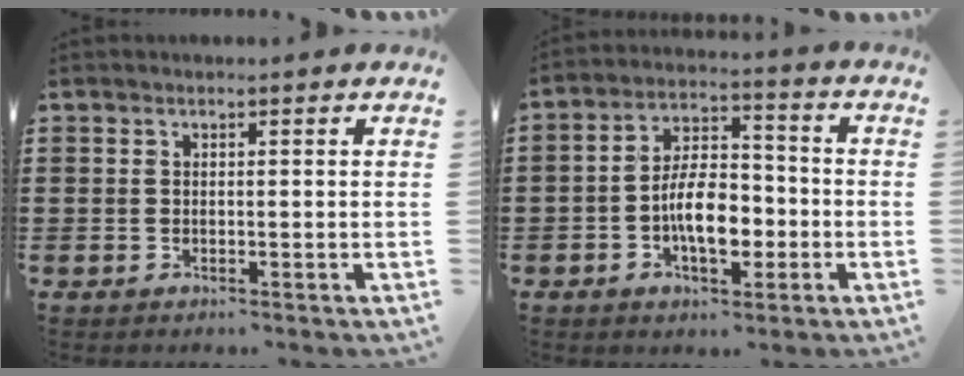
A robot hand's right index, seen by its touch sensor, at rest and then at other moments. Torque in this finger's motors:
{"motor_torque": [1.43, 0.71, 0.90, 0.21]}